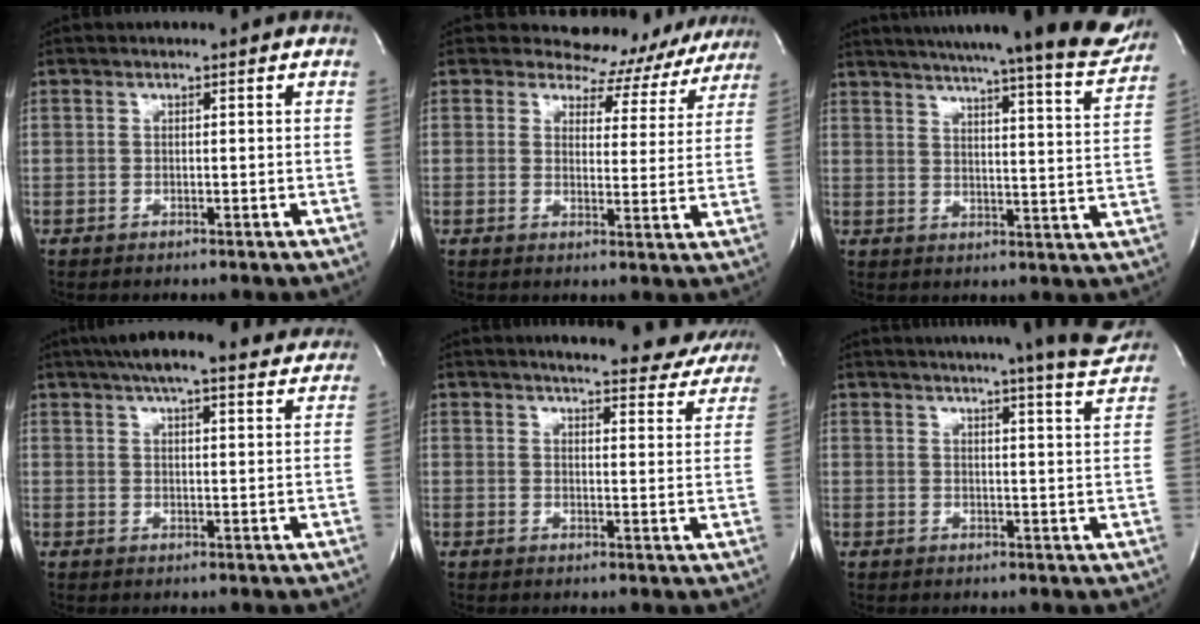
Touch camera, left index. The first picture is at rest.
{"total": 13.1, "force": [12.1, 5.1, 0.0], "torque": [0.032, -0.022, 0.109]}
{"total": 24.0, "force": [21.6, 0.8, 10.5], "torque": [-0.154, -0.054, 0.263]}
{"total": 18.0, "force": [15.6, 3.2, 8.5], "torque": [-0.131, 0.041, 0.203]}
{"total": 17.4, "force": [16.2, 3.1, 5.6], "torque": [-0.061, -0.029, 0.181]}
{"total": 16.3, "force": [14.8, -0.2, 6.9], "torque": [-0.102, -0.034, 0.172]}